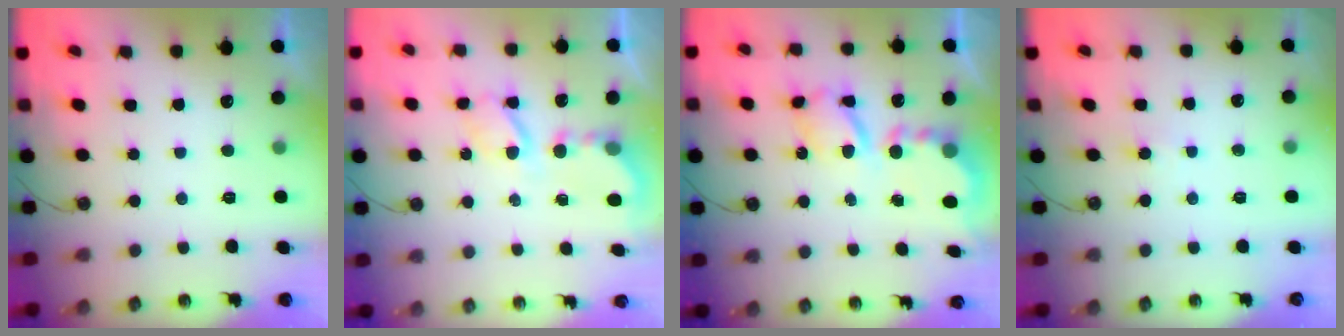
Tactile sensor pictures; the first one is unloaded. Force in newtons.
{"total": 5.7, "press": 5.7, "slide": 0.4}
{"total": 8.1, "press": 8.1, "slide": 0.2}
{"total": 3.1, "press": 3.0, "slide": 0.4}